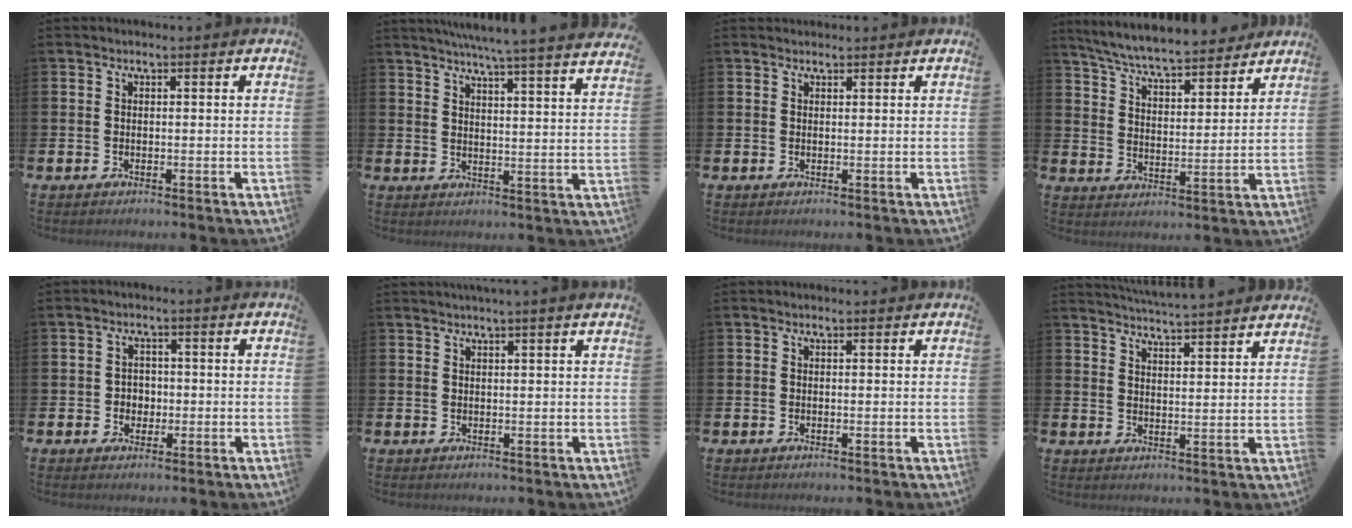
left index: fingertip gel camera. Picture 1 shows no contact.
{"total": 6.2, "force": [5.8, -0.9, 1.8], "torque": [-0.043, -0.042, 0.098]}
{"total": 1.0, "force": [0.9, 0.3, 0.0], "torque": [0.008, 0.000, 0.016]}
{"total": 7.1, "force": [6.7, 0.7, 2.0], "torque": [-0.072, -0.046, 0.118]}
{"total": 2.2, "force": [-0.1, 2.1, 0.7], "torque": [-0.003, 0.002, -0.010]}
{"total": 1.4, "force": [1.2, -0.6, 0.4], "torque": [-0.012, -0.001, 0.024]}
{"total": 0.0}
{"total": 4.8, "force": [4.8, -0.6, 0.2], "torque": [-0.025, -0.032, 0.086]}